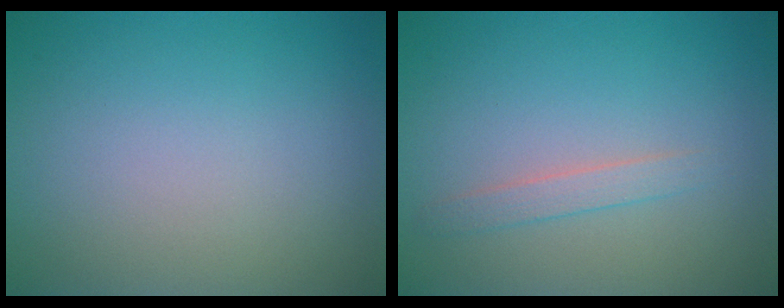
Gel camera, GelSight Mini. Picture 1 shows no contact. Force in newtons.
{"total": 1.4, "press": 1.4, "slide": 0.1}